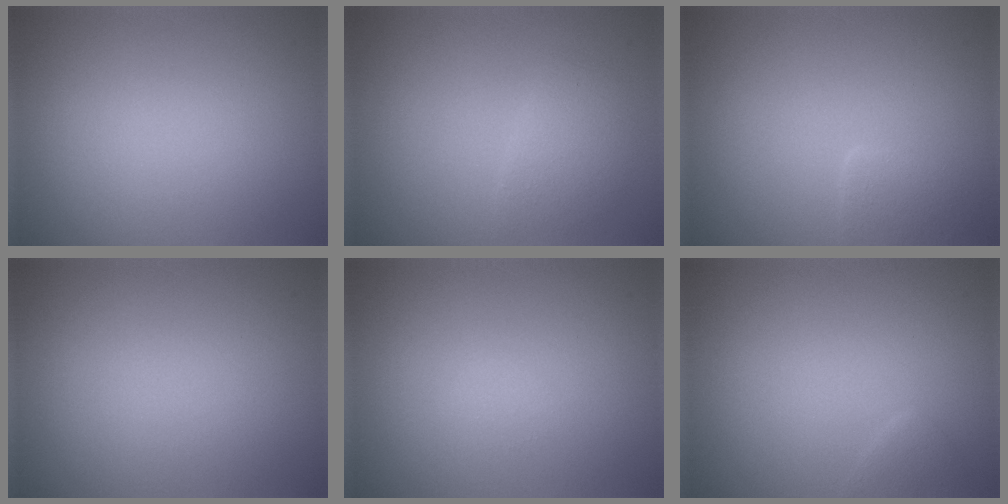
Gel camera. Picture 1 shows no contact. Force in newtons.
{"total": 2.0, "press": 2.0, "slide": 0.1}
{"total": 1.7, "press": 1.7, "slide": 0.1}
{"total": 0.0}
{"total": 0.5, "press": 0.5, "slide": 0.0}
{"total": 0.9, "press": 0.9, "slide": 0.0}